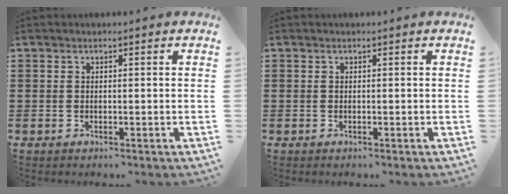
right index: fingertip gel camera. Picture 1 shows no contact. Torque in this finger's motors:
{"motor_torque": [1.24, 0.90, 0.00, 0.00]}